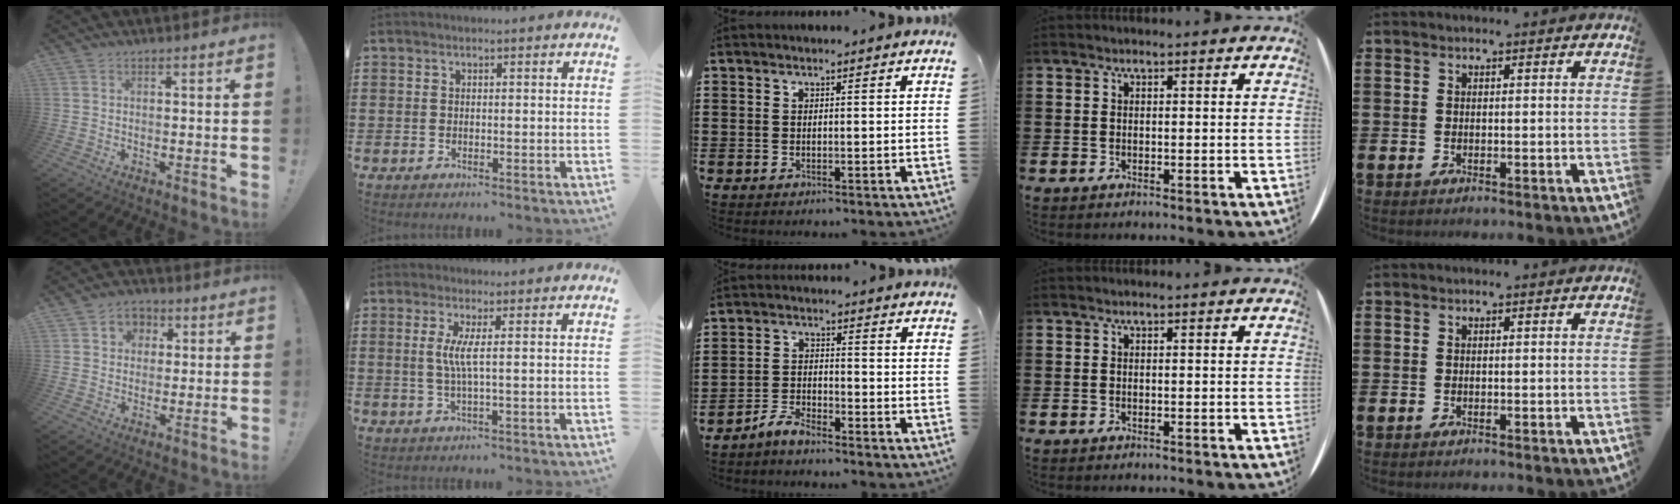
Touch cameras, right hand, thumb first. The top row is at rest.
{"thumb": {"total": 5.7, "force": [1.3, 5.1, 1.9], "torque": [-0.018, -0.003, 0.023]}, "index": {"total": 3.8, "force": [0.4, -0.2, 3.8], "torque": [-0.082, -0.010, 0.003]}, "middle": {"total": 3.7, "force": [-3.5, 0.6, 0.8], "torque": [-0.025, 0.005, -0.072]}}